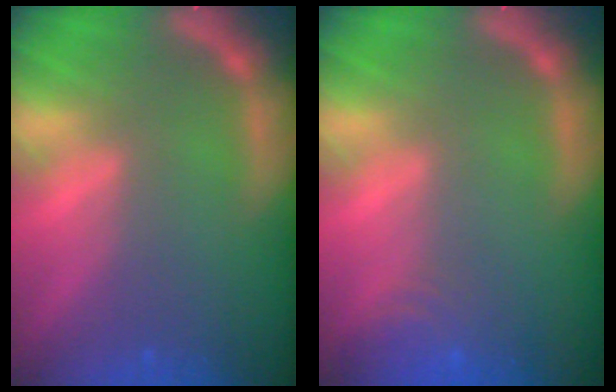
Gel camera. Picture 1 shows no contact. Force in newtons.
{"total": 3.5}